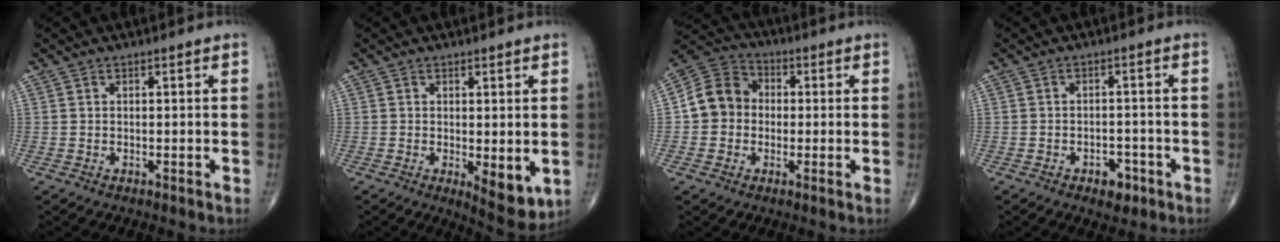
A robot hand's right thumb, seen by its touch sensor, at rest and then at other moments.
{"total": 6.5, "force": [-1.0, 2.7, 5.9], "torque": [-0.075, -0.020, -0.008]}
{"total": 9.5, "force": [-0.2, 8.4, 4.5], "torque": [-0.063, 0.030, -0.020]}
{"total": 4.2, "force": [-2.3, 2.6, 2.4], "torque": [-0.016, 0.013, -0.030]}